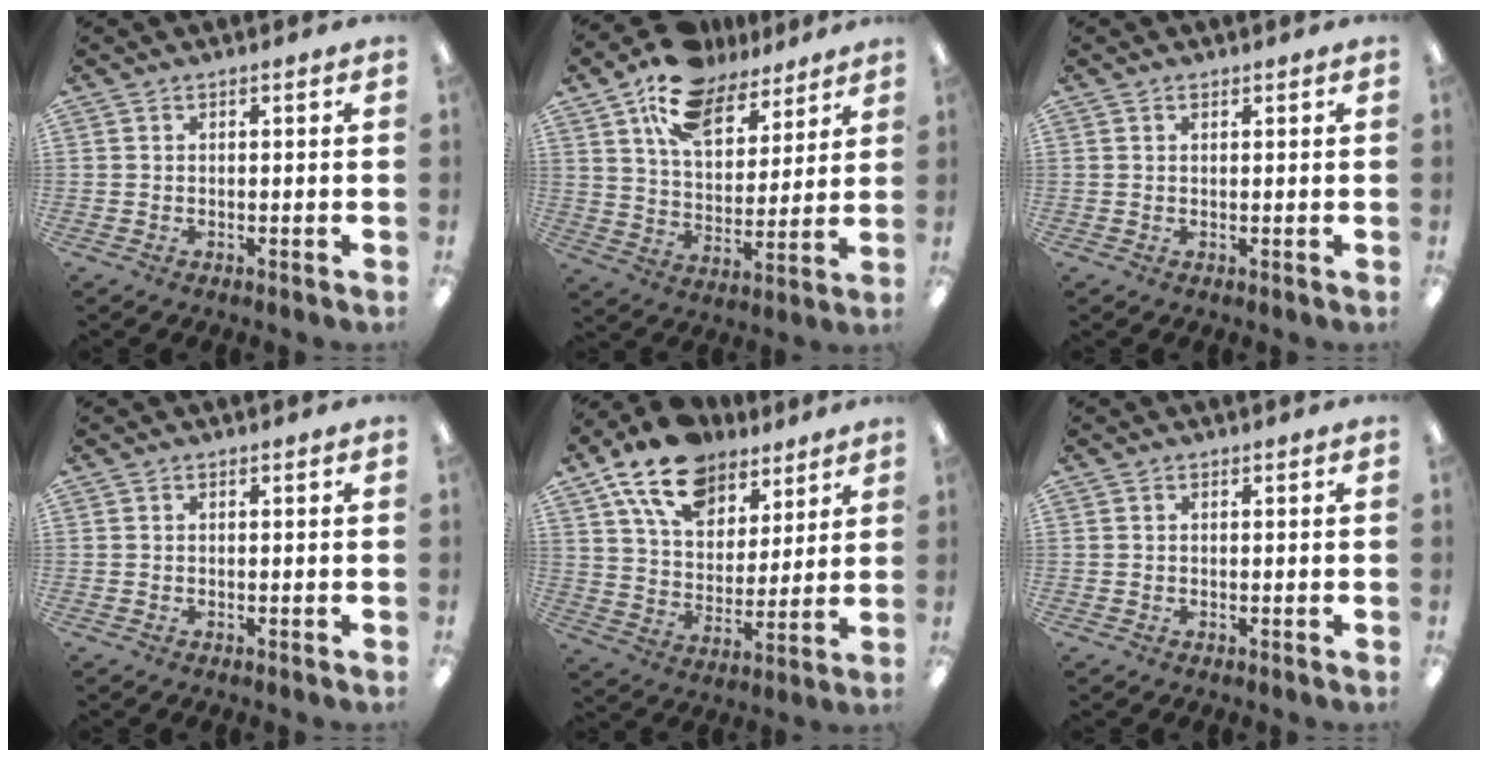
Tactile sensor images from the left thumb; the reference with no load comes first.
{"total": 15.3, "force": [10.9, 8.0, 7.1], "torque": [-0.128, -0.055, 0.199]}
{"total": 0.7, "force": [0.5, 0.4, 0.3], "torque": [-0.008, 0.003, 0.009]}
{"total": 0.0}
{"total": 16.7, "force": [11.4, 9.6, 7.5], "torque": [-0.138, -0.055, 0.209]}
{"total": 0.0}